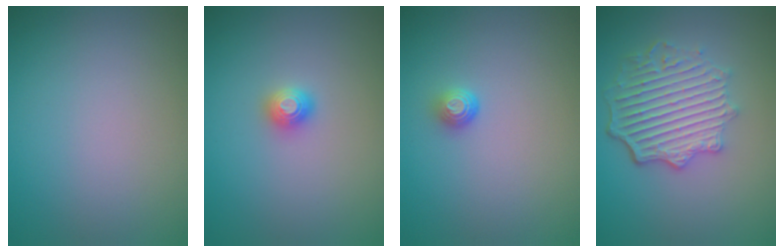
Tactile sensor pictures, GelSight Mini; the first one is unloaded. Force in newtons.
{"total": 1.5, "press": 1.5, "slide": 0.2}
{"total": 1.2, "press": 0.9, "slide": 0.8}
{"total": 6.0, "press": 4.6, "slide": 3.8}